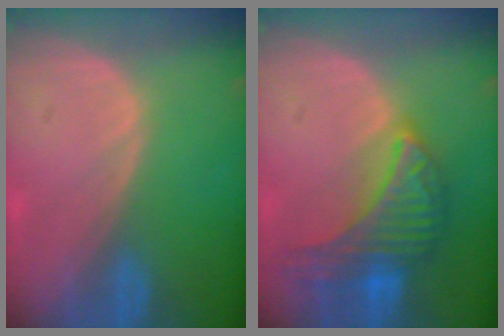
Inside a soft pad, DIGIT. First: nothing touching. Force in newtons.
{"total": 8.8, "press": 8.8, "slide": 0.3}